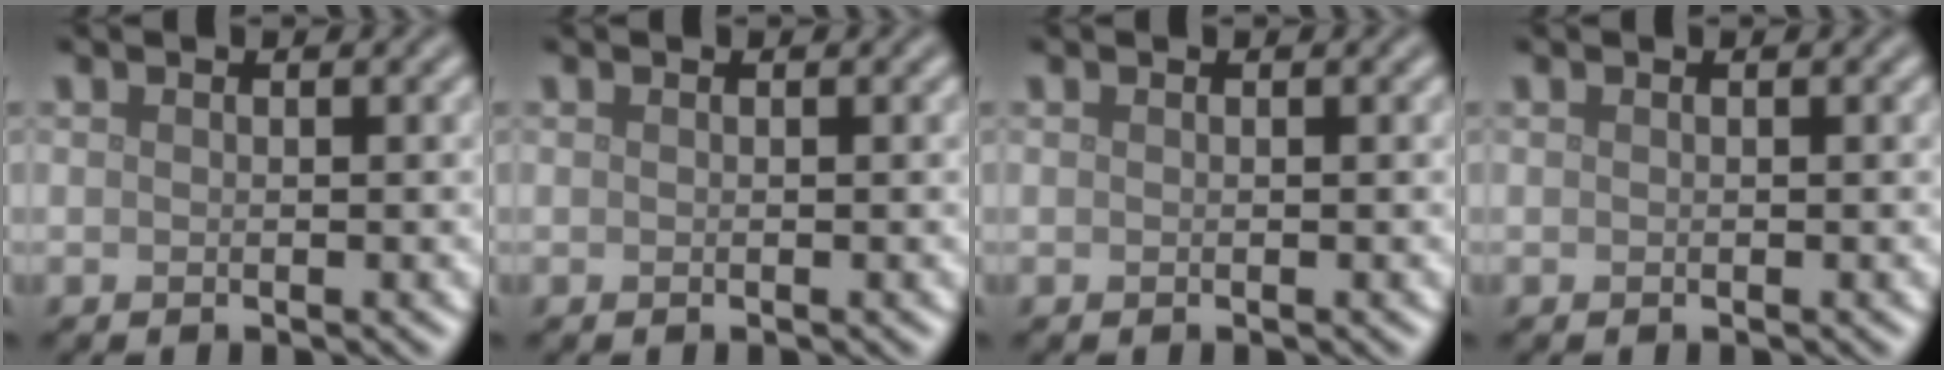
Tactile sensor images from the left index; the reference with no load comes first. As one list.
[{"total": 0.0}, {"total": 0.0}, {"total": 0.0}]